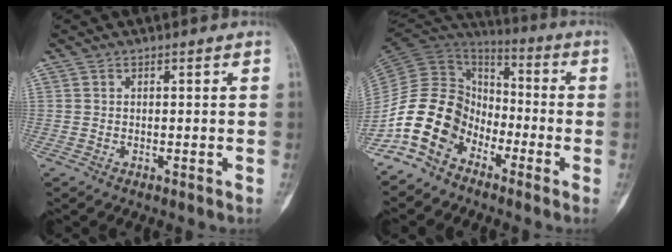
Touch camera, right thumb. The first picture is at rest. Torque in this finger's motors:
{"motor_torque": [1.35, 0.76, 1.36, -1.41, 0.16]}